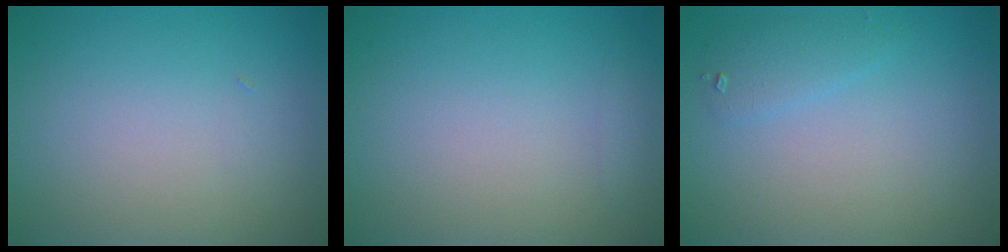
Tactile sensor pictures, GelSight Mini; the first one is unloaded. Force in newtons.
{"total": 0.7, "press": 0.7, "slide": 0.1}
{"total": 1.4, "press": 1.4, "slide": 0.0}